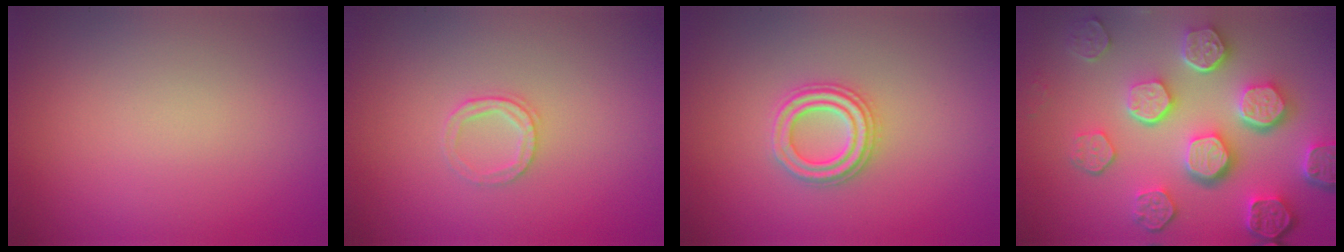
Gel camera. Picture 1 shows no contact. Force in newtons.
{"total": 1.6, "press": 1.6, "slide": 0.2}
{"total": 2.7, "press": 2.7, "slide": 0.5}
{"total": 8.6, "press": 6.3, "slide": 5.9}